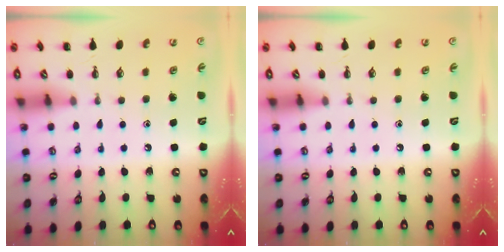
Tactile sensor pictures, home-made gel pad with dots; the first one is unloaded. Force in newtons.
{"total": 0.0}